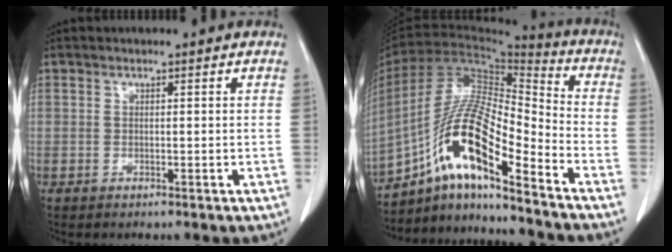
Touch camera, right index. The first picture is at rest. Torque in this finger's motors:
{"motor_torque": [1.27, -0.87, 0.86, 0.21]}